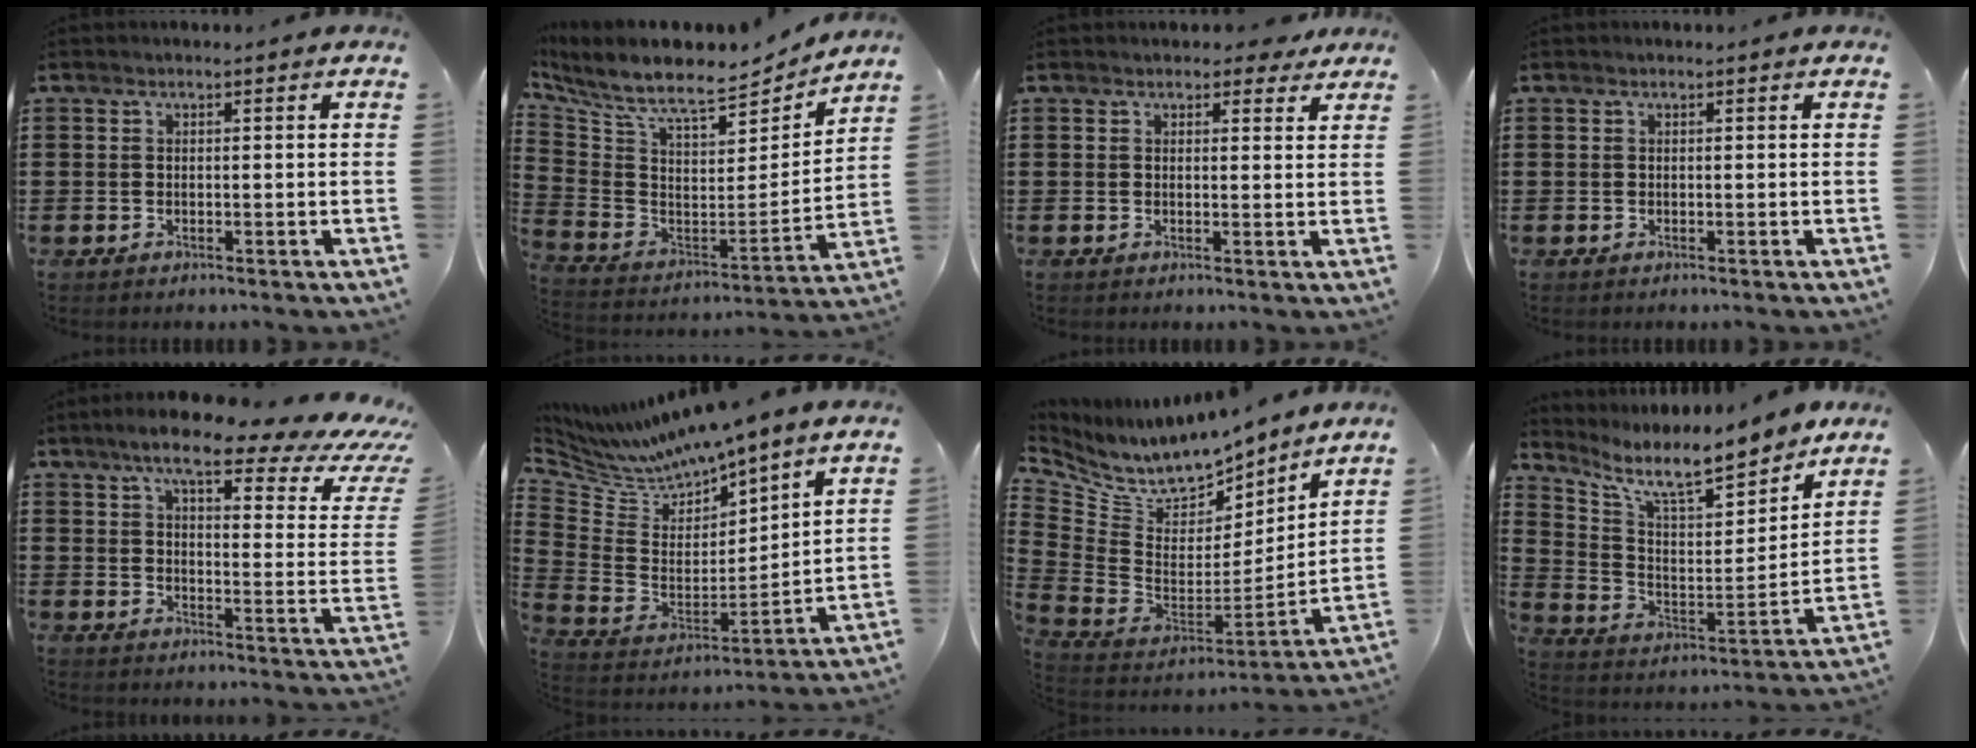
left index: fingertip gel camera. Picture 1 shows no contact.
{"total": 9.3, "force": [8.1, 1.8, 4.2], "torque": [-0.120, -0.065, 0.138]}
{"total": 2.3, "force": [1.9, 1.1, 0.8], "torque": [-0.005, 0.000, 0.031]}
{"total": 0.0}
{"total": 10.0, "force": [7.4, 2.1, 6.4], "torque": [-0.129, -0.033, 0.119]}
{"total": 7.1, "force": [7.0, 0.4, 0.5], "torque": [-0.058, -0.062, 0.120]}
{"total": 7.6, "force": [6.8, 2.7, 2.0], "torque": [-0.081, -0.061, 0.120]}
{"total": 10.8, "force": [9.1, 2.3, 5.4], "torque": [-0.127, -0.063, 0.154]}